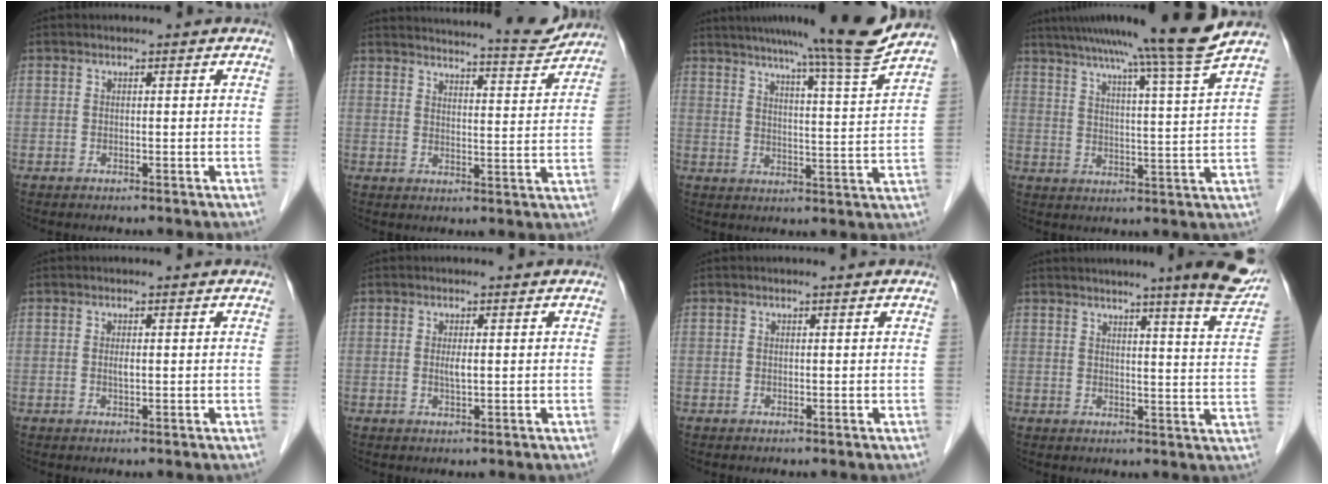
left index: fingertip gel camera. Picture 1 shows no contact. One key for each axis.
{"total": 15.3, "fx": 14.7, "fy": 0.9, "fz": 4.0, "tx": -0.058, "ty": -0.030, "tz": 0.184}
{"total": 14.0, "fx": 12.1, "fy": -2.6, "fz": 6.6, "tx": -0.105, "ty": -0.032, "tz": 0.164}
{"total": 16.6, "fx": 13.9, "fy": -3.2, "fz": 8.4, "tx": -0.136, "ty": -0.036, "tz": 0.192}
{"total": 0.9, "fx": 0.1, "fy": 0.1, "fz": 0.9, "tx": -0.020, "ty": -0.002, "tz": 0.003}
{"total": 1.5, "fx": 0.2, "fy": 0.2, "fz": 1.5, "tx": -0.033, "ty": -0.002, "tz": 0.004}
{"total": 0.0}
{"total": 12.2, "fx": 9.9, "fy": -0.6, "fz": 7.1, "tx": -0.087, "ty": -0.021, "tz": 0.103}